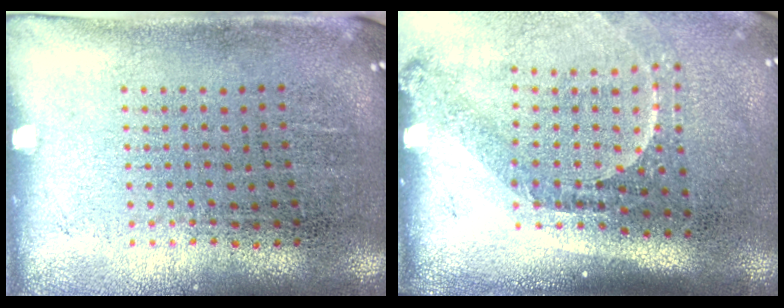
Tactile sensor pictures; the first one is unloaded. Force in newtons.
{"total": 2.2, "press": 1.6, "slide": 1.6}